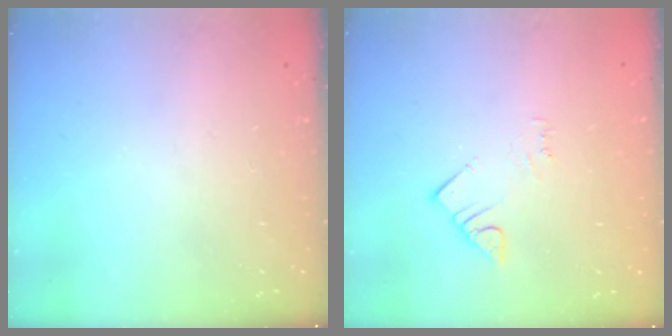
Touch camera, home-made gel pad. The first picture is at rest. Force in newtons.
{"total": 2.5, "press": 2.4, "slide": 0.4}